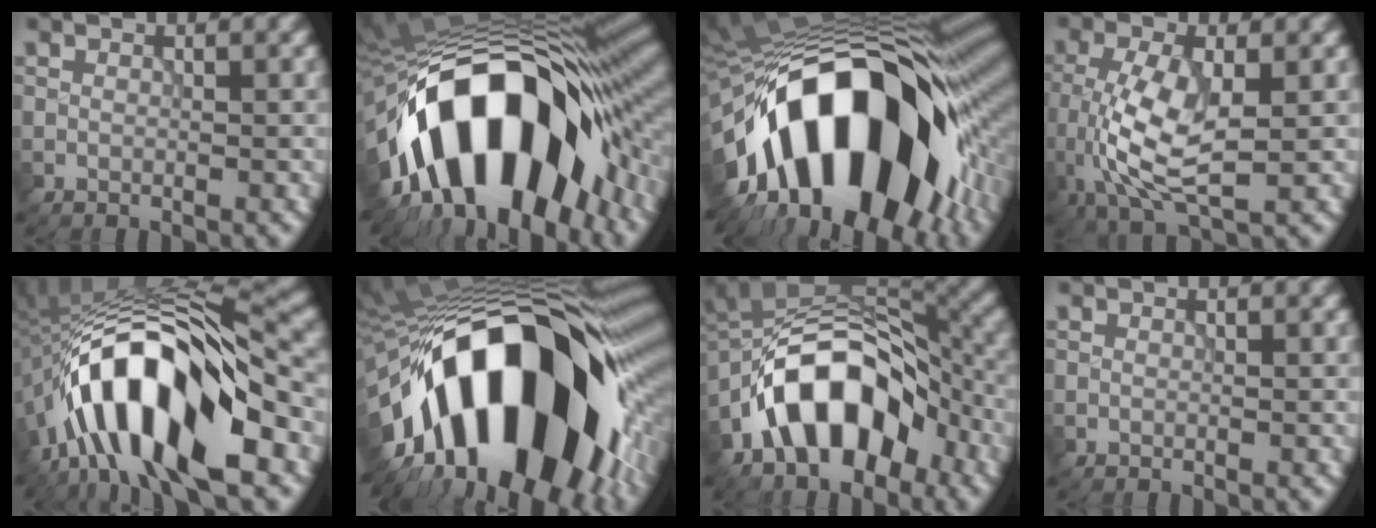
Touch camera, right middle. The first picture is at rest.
{"total": 16.4, "force": [-5.9, 8.2, 13.0], "torque": [-0.190, 0.016, -0.095]}
{"total": 19.0, "force": [-5.9, 9.8, 15.2], "torque": [-0.234, 0.001, -0.088]}
{"total": 7.4, "force": [-1.1, 3.2, 6.6], "torque": [-0.151, -0.001, -0.019]}
{"total": 14.6, "force": [-5.4, 5.0, 12.6], "torque": [-0.214, 0.020, -0.093]}
{"total": 20.7, "force": [-5.2, 10.2, 17.2], "torque": [-0.267, -0.006, -0.080]}
{"total": 12.4, "force": [-5.3, 7.4, 8.5], "torque": [-0.127, 0.012, -0.098]}
{"total": 0.0}